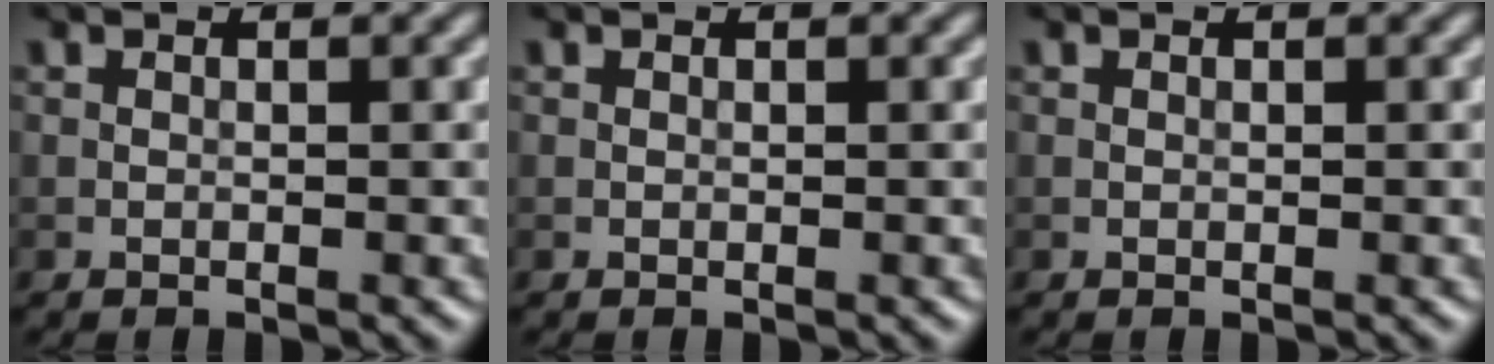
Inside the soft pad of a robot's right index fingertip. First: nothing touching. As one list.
[{"total": 0.0}, {"total": 0.0}]